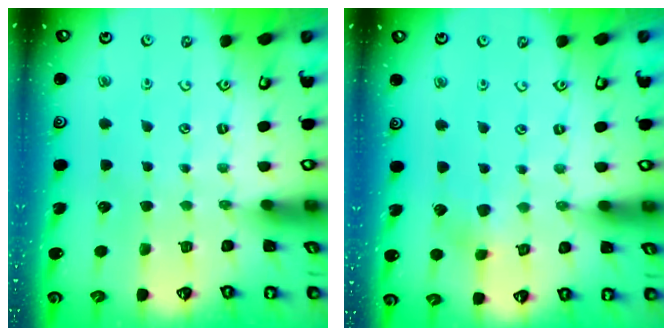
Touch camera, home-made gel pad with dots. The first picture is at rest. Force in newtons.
{"total": 5.8, "press": 5.7, "slide": 0.7}